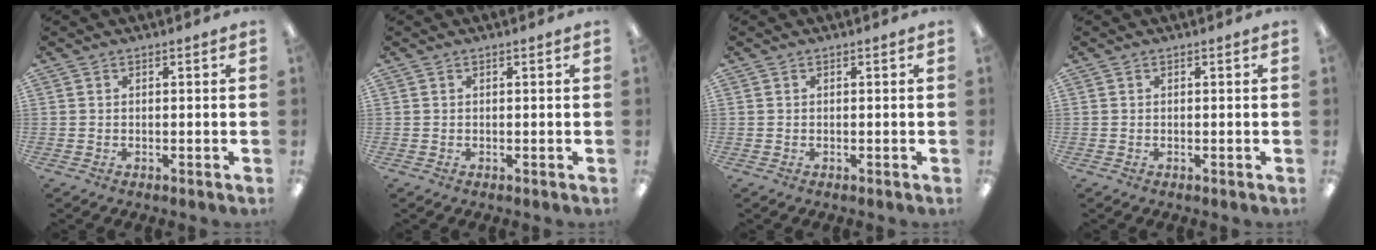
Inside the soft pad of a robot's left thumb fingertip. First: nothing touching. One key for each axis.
{"total": 0.0}
{"total": 0.0}
{"total": 0.0}